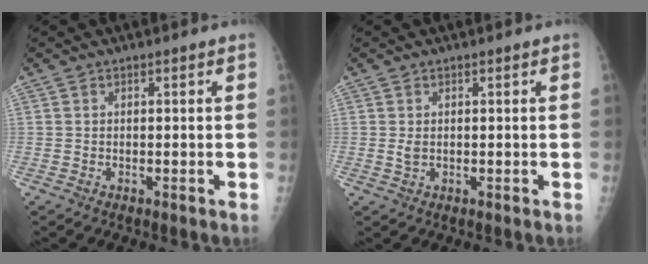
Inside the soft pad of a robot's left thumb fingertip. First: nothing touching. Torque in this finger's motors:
{"motor_torque": [-0.01, 0.00, 0.16, 0.10, -0.01]}